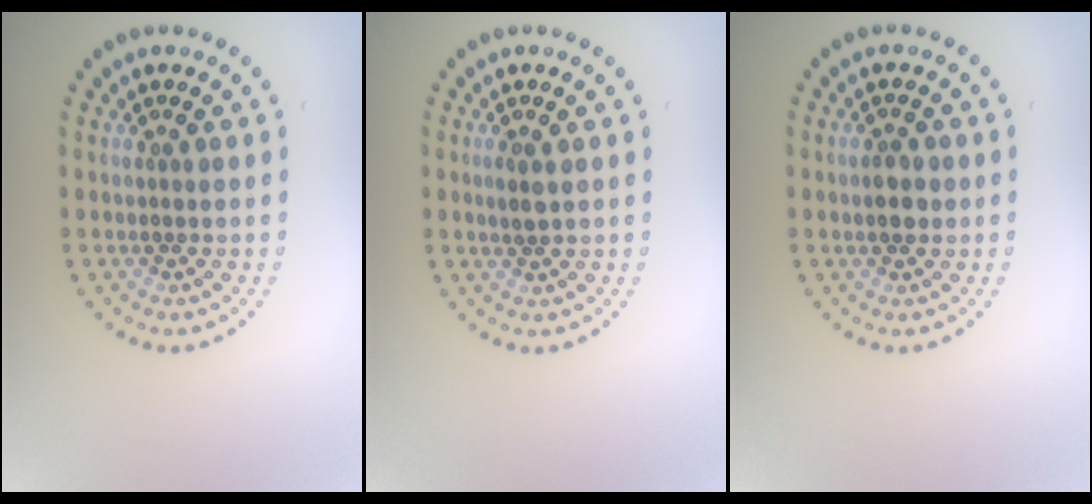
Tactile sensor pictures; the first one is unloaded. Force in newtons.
{"total": 1.5, "press": 1.4, "slide": 0.3}
{"total": 2.3, "press": 2.3, "slide": 0.0}